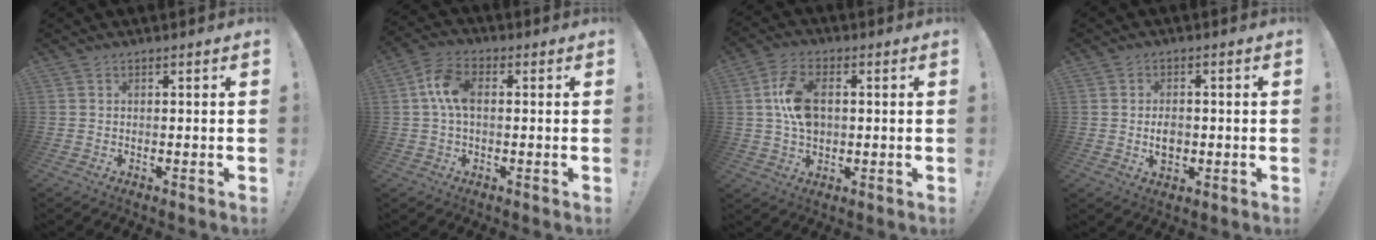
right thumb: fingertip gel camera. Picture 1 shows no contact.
{"total": 8.4, "force": [0.7, 5.0, 6.7], "torque": [-0.126, 0.011, 0.016]}
{"total": 11.4, "force": [1.1, 7.4, 8.6], "torque": [-0.150, 0.004, 0.022]}
{"total": 5.2, "force": [-1.0, 3.8, 3.3], "torque": [-0.041, -0.002, -0.020]}